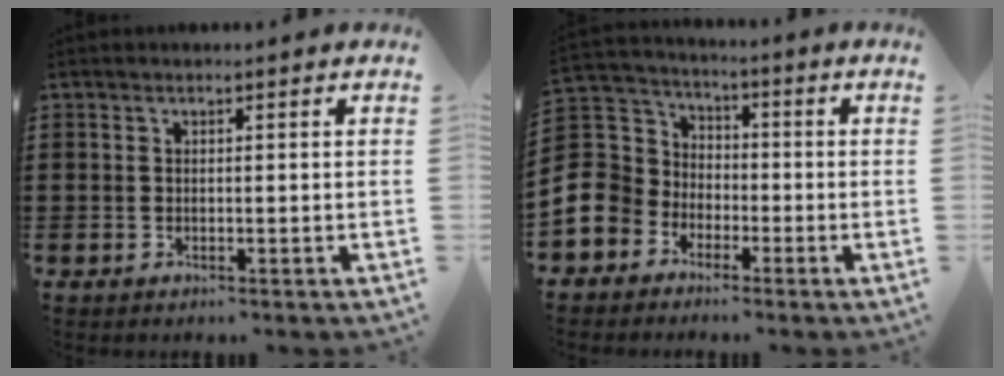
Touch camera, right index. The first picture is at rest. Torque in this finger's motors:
{"motor_torque": [-0.10, 0.13, -1.05, -0.21]}